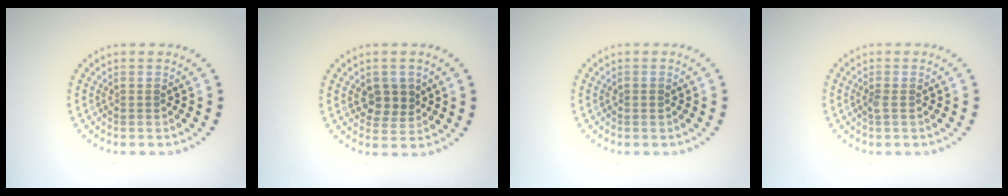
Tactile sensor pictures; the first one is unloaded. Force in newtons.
{"total": 2.5, "press": 2.3, "slide": 0.9}
{"total": 0.6, "press": 0.6, "slide": 0.0}
{"total": 0.6, "press": 0.5, "slide": 0.4}